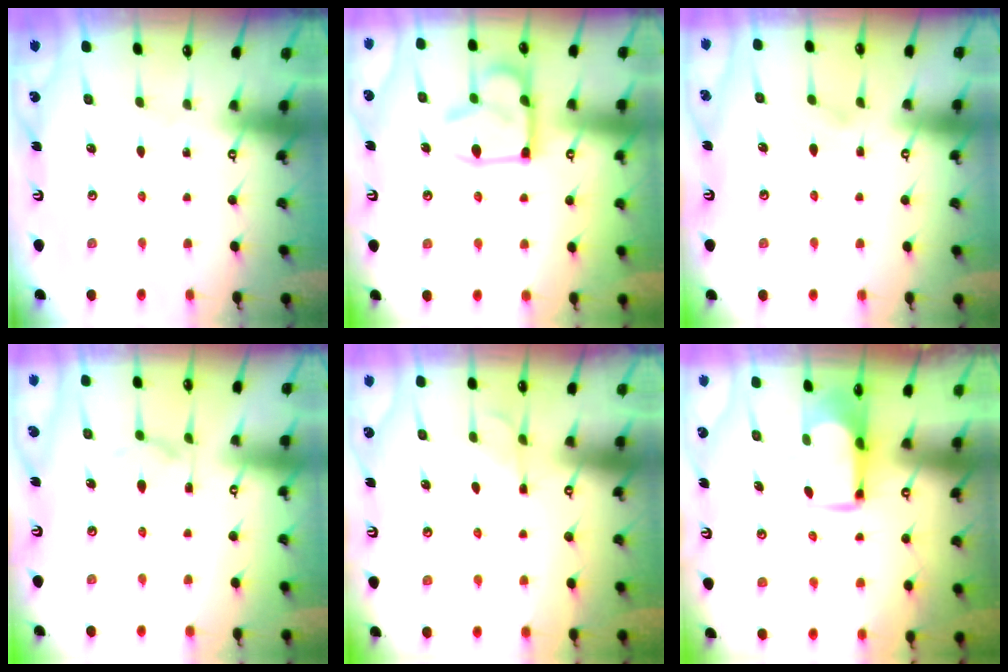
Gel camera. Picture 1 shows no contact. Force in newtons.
{"total": 16.1, "press": 16.0, "slide": 1.3}
{"total": 1.4, "press": 0.9, "slide": 1.0}
{"total": 3.1, "press": 2.9, "slide": 1.2}
{"total": 1.9, "press": 1.2, "slide": 1.4}
{"total": 1.7, "press": 1.6, "slide": 0.5}